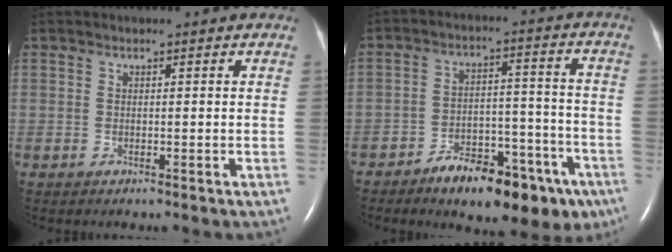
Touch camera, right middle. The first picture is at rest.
{"total": 15.2, "force": [-10.2, 6.1, 9.4], "torque": [-0.107, 0.038, -0.147]}